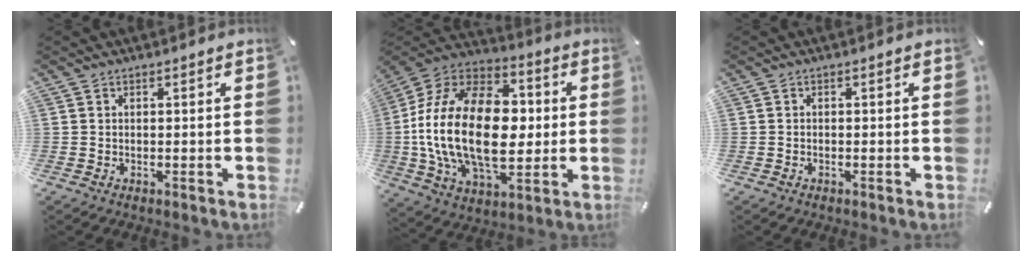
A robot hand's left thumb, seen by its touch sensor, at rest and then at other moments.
{"total": 28.2, "force": [-1.6, 17.9, 21.7], "torque": [-0.436, 0.016, -0.023]}
{"total": 0.5, "force": [-0.4, 0.3, 0.3], "torque": [-0.004, 0.000, -0.008]}